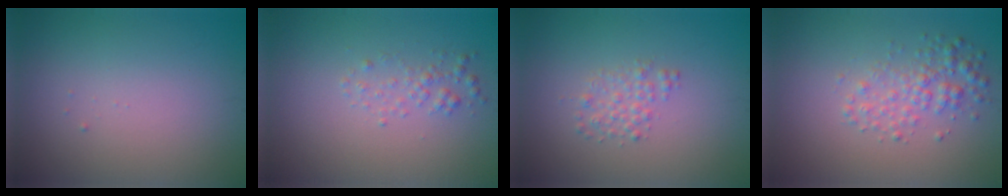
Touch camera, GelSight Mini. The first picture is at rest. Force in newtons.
{"total": 1.3, "press": 1.3, "slide": 0.0}
{"total": 1.6, "press": 1.6, "slide": 0.0}
{"total": 2.6, "press": 2.6, "slide": 0.0}